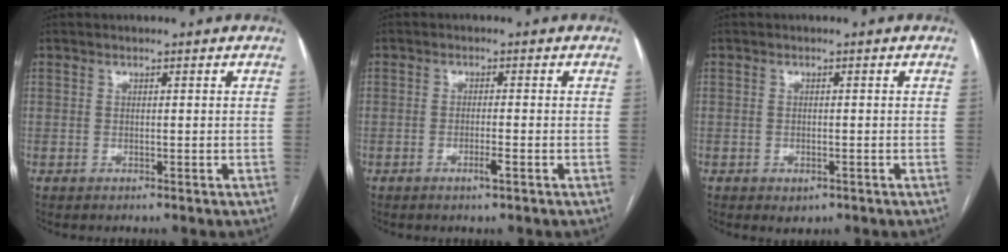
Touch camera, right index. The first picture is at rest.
{"total": 2.1, "force": [-1.2, -0.1, 1.8], "torque": [-0.029, -0.005, -0.022]}
{"total": 1.7, "force": [-0.9, 1.0, 1.1], "torque": [-0.013, 0.000, -0.004]}